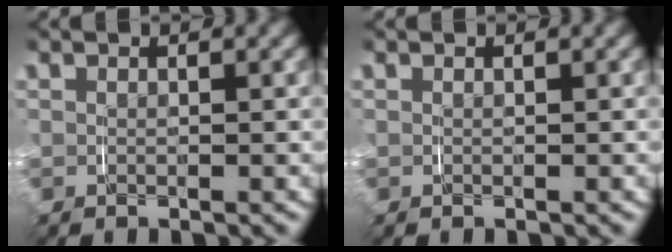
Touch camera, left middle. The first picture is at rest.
{"total": 0.0}